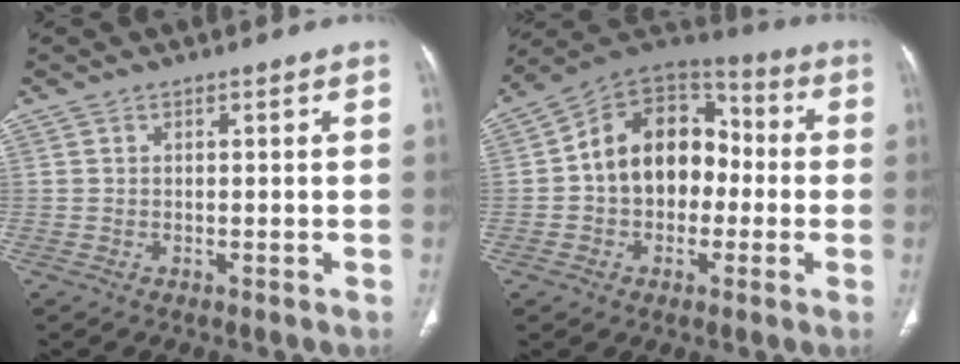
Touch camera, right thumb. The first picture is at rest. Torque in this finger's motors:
{"motor_torque": [-0.26, 0.82, 0.29, 0.24, 0.13]}